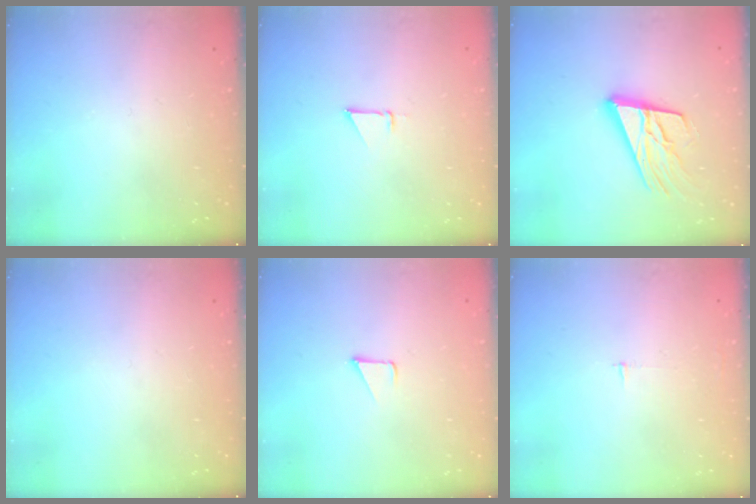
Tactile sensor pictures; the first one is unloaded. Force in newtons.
{"total": 1.9, "press": 1.9, "slide": 0.0}
{"total": 18.2, "press": 17.7, "slide": 4.2}
{"total": 0.0}
{"total": 1.7, "press": 1.7, "slide": 0.1}
{"total": 2.5, "press": 2.5, "slide": 0.2}